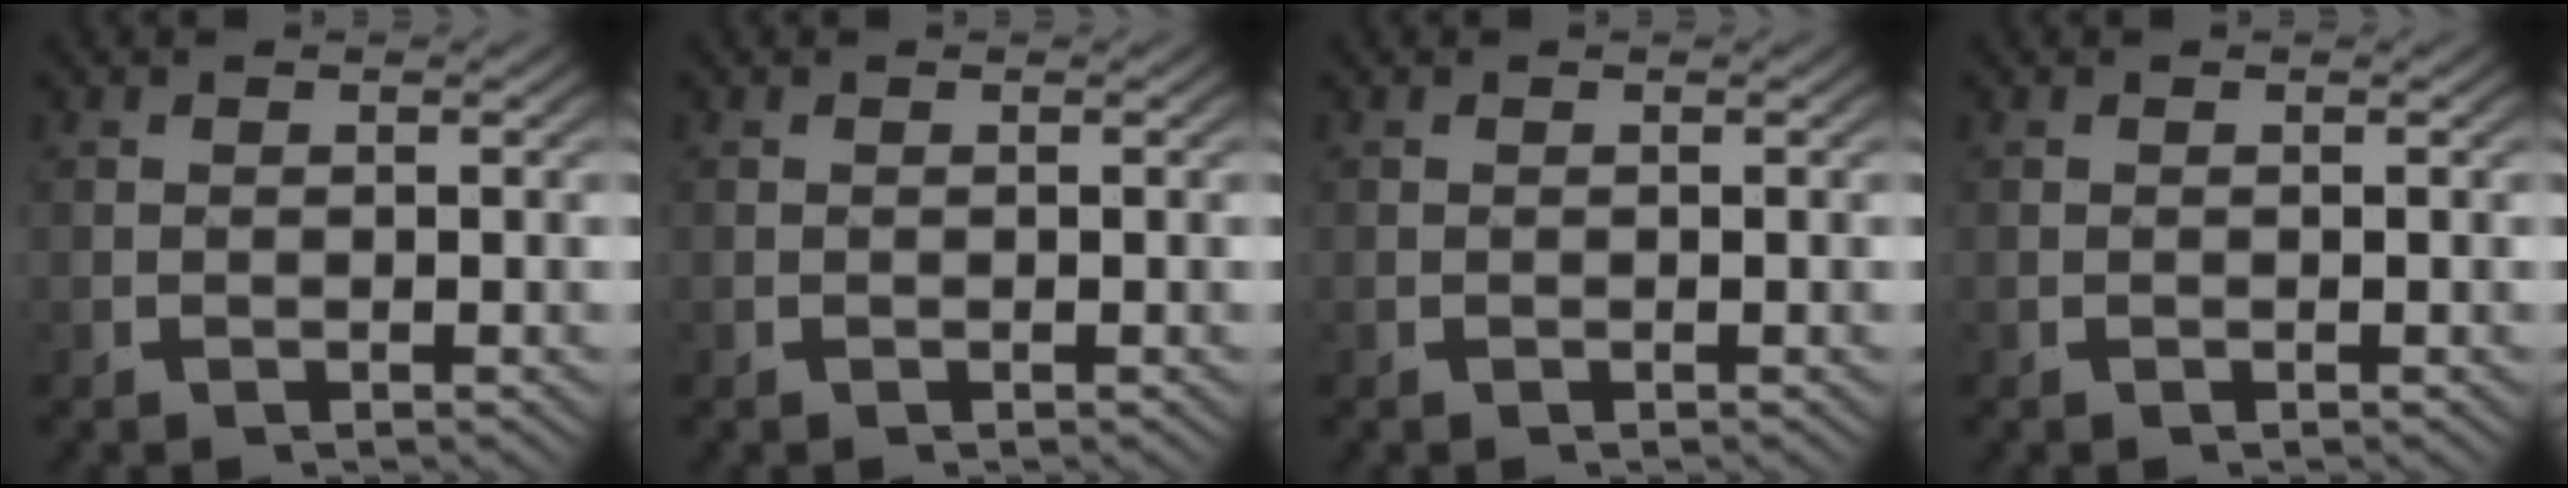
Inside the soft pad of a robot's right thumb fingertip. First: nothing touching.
{"total": 0.0}
{"total": 0.0}
{"total": 0.0}